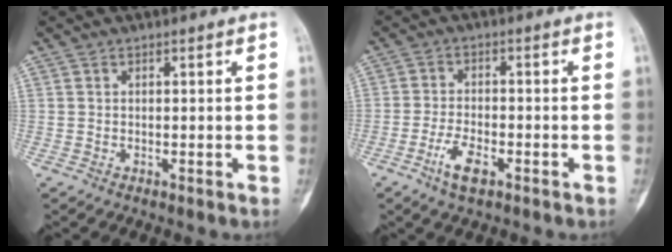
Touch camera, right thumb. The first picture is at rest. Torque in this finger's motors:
{"motor_torque": [-0.41, -0.16, 0.33, 0.07, -0.09]}